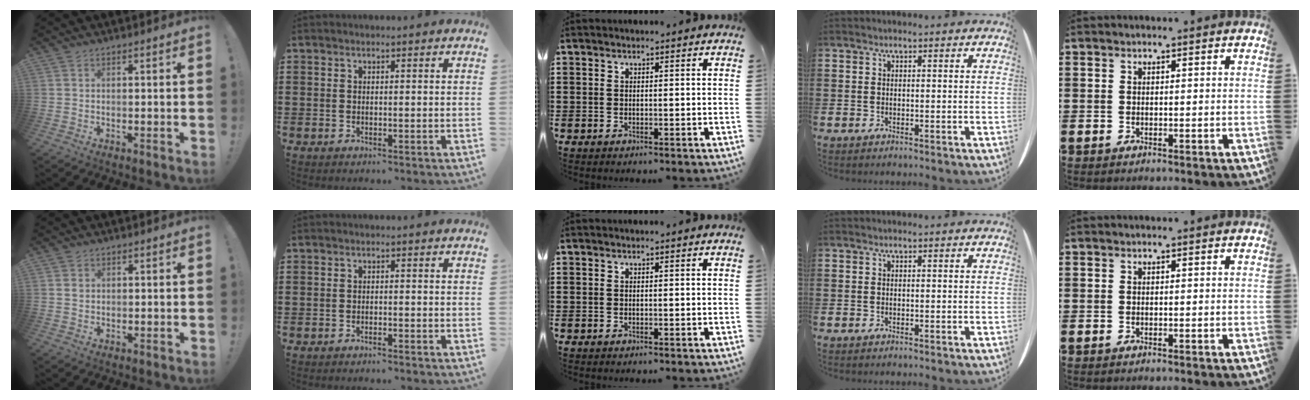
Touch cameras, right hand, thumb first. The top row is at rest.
{"thumb": {"total": 1.1, "force": [0.5, 1.0, 0.2], "torque": [0.004, 0.000, 0.008]}, "index": {"total": 1.1, "force": [-1.1, -0.1, 0.0], "torque": [-0.002, 0.000, -0.022]}}